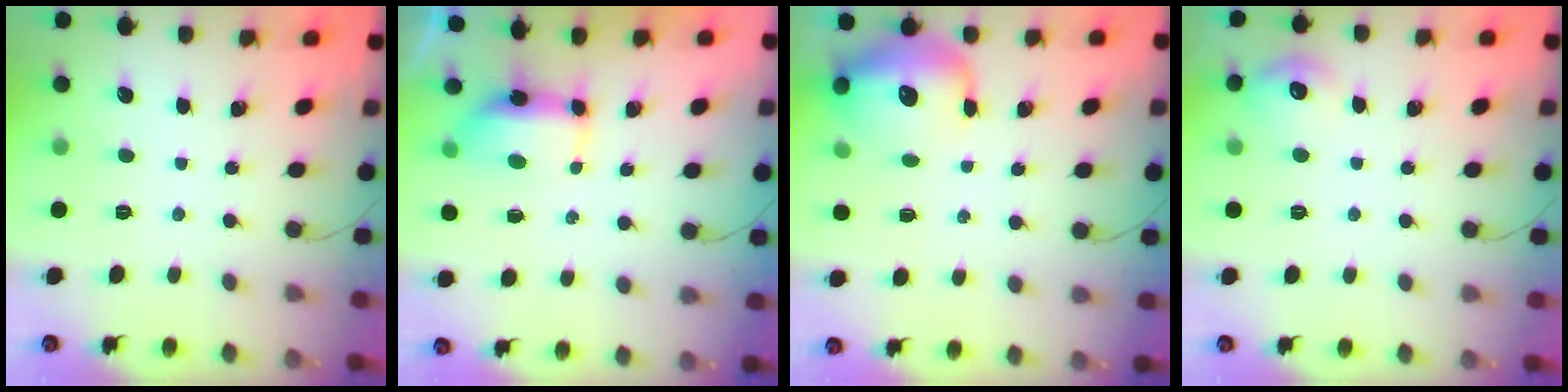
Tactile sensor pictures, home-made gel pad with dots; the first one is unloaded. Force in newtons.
{"total": 13.3, "press": 8.6, "slide": 10.1}
{"total": 14.3, "press": 13.7, "slide": 4.1}
{"total": 8.5, "press": 8.4, "slide": 1.5}